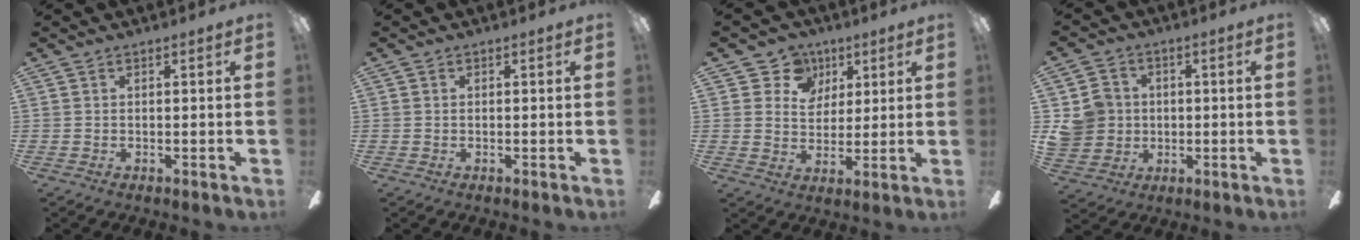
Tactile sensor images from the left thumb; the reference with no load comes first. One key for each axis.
{"total": 0.0}
{"total": 8.7, "fx": 4.6, "fy": 7.3, "fz": 1.6, "tx": -0.027, "ty": -0.020, "tz": 0.083}
{"total": 8.6, "fx": 0.3, "fy": 8.3, "fz": 2.4, "tx": -0.068, "ty": 0.014, "tz": 0.010}